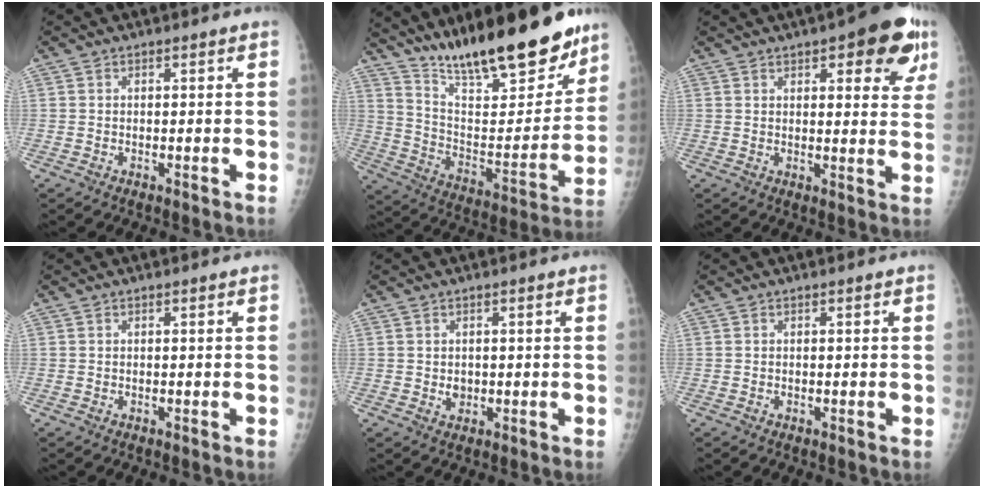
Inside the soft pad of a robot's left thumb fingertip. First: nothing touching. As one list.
[{"total": 24.8, "force": [19.0, 6.6, 14.5], "torque": [-0.185, -0.096, 0.313]}, {"total": 12.9, "force": [6.5, 4.8, 10.0], "torque": [-0.080, -0.018, 0.073]}, {"total": 0.0}, {"total": 2.0, "force": [-0.1, 1.7, 1.1], "torque": [-0.007, 0.001, 0.003]}, {"total": 0.0}]